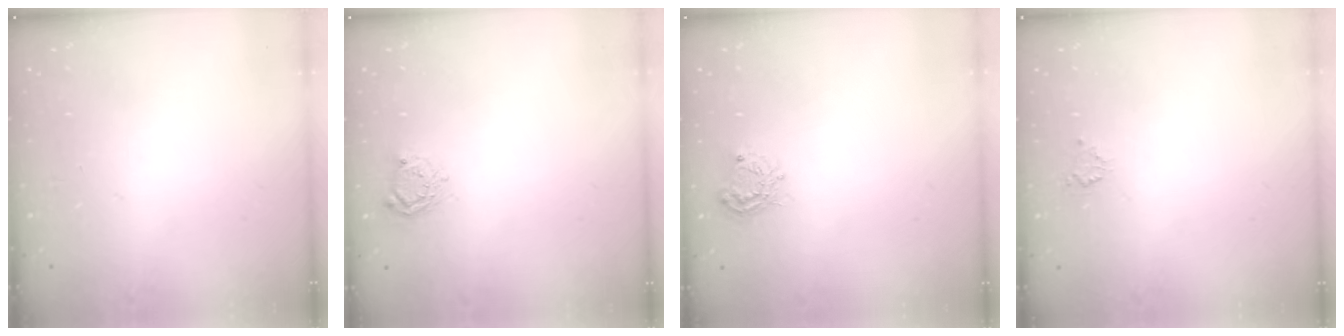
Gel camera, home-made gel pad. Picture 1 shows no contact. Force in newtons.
{"total": 5.8, "press": 5.8, "slide": 0.2}
{"total": 6.7, "press": 6.7, "slide": 0.6}
{"total": 3.5, "press": 3.4, "slide": 0.5}